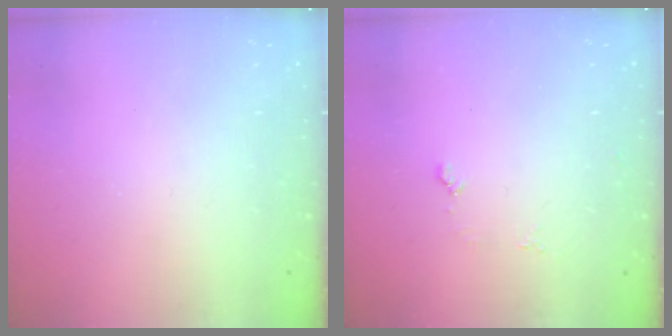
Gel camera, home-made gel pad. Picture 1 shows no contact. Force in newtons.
{"total": 4.2, "press": 4.2, "slide": 0.5}